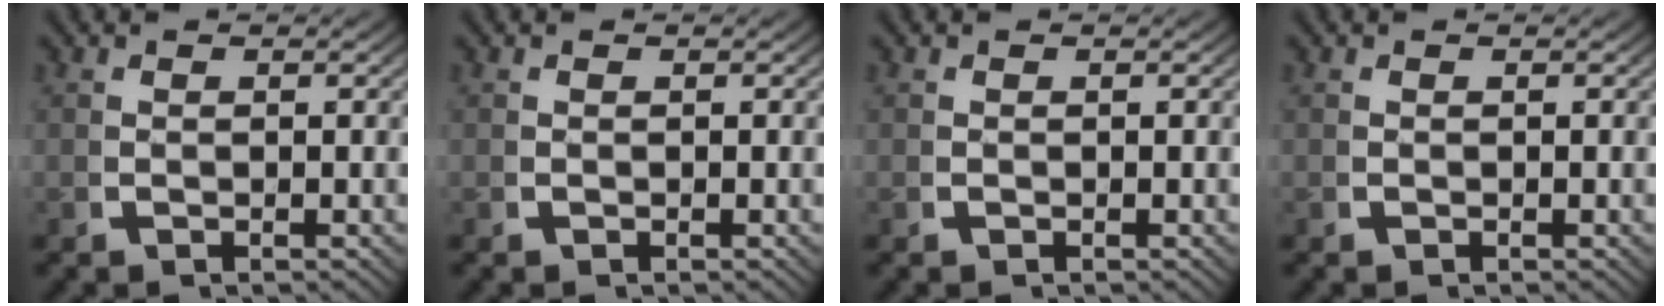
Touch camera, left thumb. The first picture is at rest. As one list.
[{"total": 0.0}, {"total": 0.0}, {"total": 0.0}]